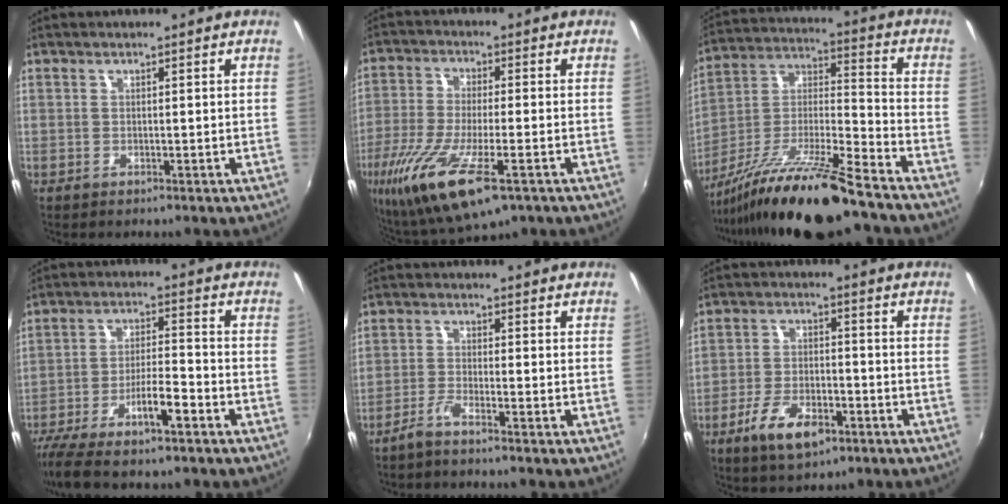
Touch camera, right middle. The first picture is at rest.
{"total": 17.2, "force": [-8.2, 5.3, 14.2], "torque": [-0.301, -0.059, -0.146]}
{"total": 17.8, "force": [-13.9, 0.9, 11.0], "torque": [-0.201, -0.010, -0.254]}
{"total": 10.4, "force": [-7.6, 0.9, 7.1], "torque": [-0.148, -0.008, -0.134]}
{"total": 2.5, "force": [-2.1, -0.3, 1.3], "torque": [-0.045, 0.000, -0.046]}
{"total": 9.4, "force": [-5.4, 4.1, 6.6], "torque": [-0.145, -0.012, -0.093]}